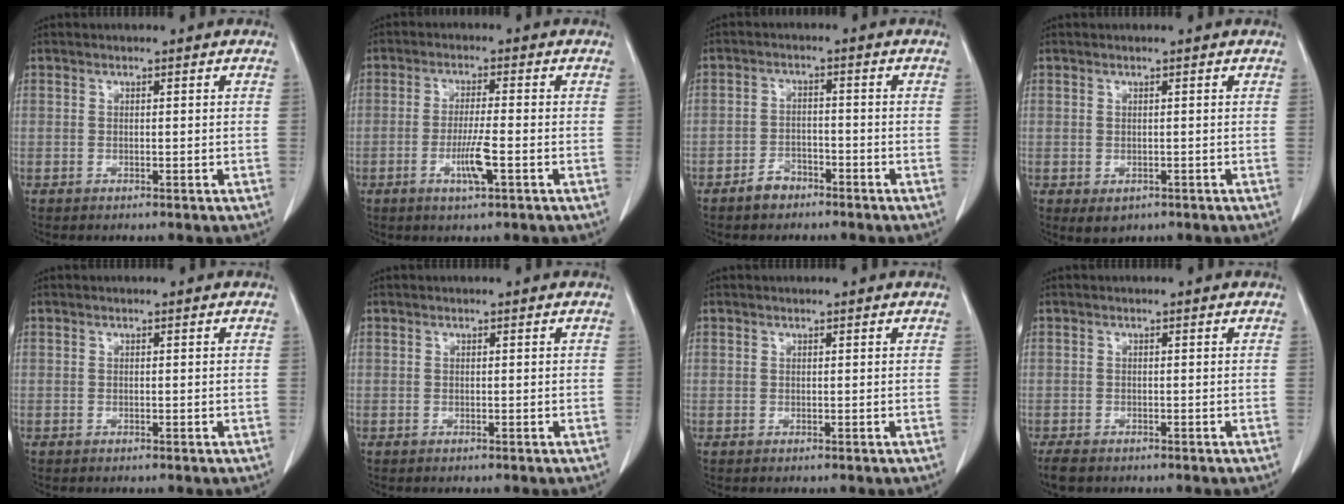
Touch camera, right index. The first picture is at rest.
{"total": 5.1, "force": [-1.9, 0.1, 4.8], "torque": [-0.093, -0.008, -0.033]}
{"total": 3.4, "force": [-2.7, 1.8, 1.0], "torque": [-0.018, 0.008, -0.041]}
{"total": 2.0, "force": [-0.8, 1.5, 1.0], "torque": [-0.013, -0.001, 0.000]}
{"total": 0.0}
{"total": 0.0}
{"total": 0.0}
{"total": 2.4, "force": [-1.9, 1.1, 0.9], "torque": [-0.018, -0.001, -0.026]}